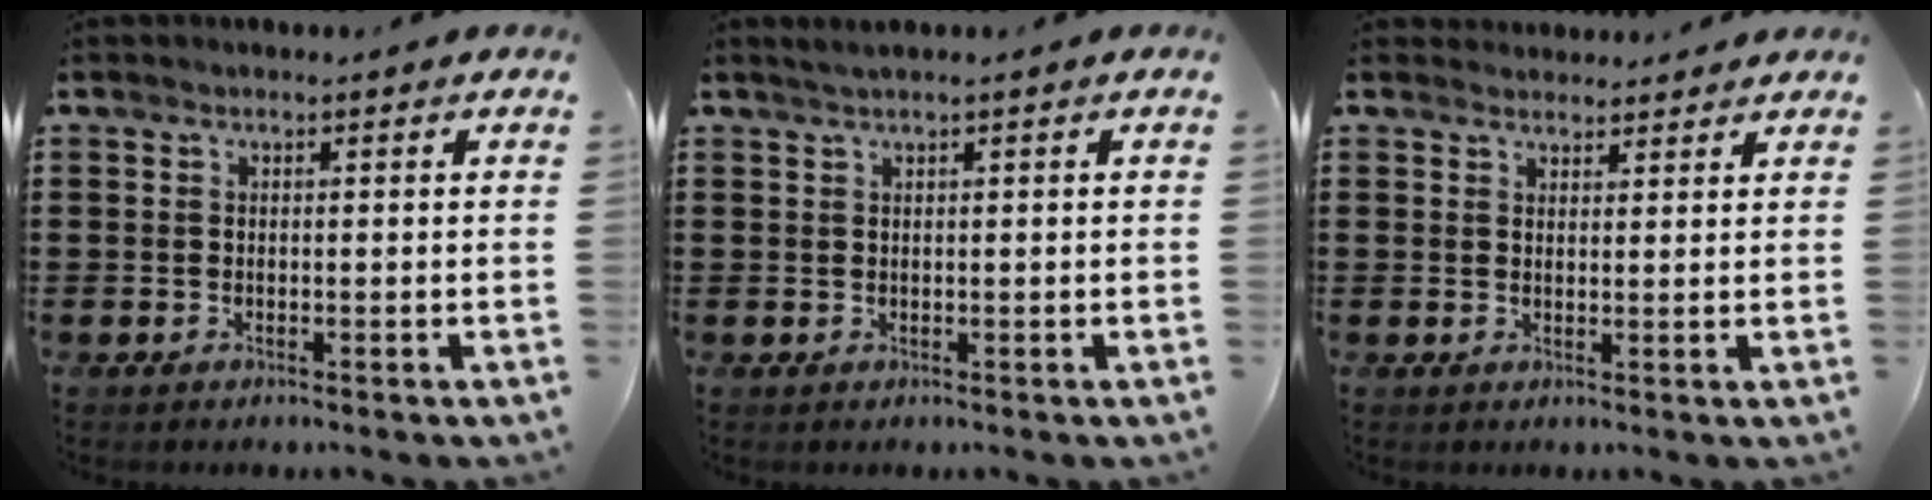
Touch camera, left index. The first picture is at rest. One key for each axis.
{"total": 0.9, "fx": 0.5, "fy": -0.1, "fz": 0.7, "tx": -0.010, "ty": 0.000, "tz": 0.009}
{"total": 2.3, "fx": 2.2, "fy": 0.5, "fz": -0.2, "tx": -0.003, "ty": -0.001, "tz": 0.043}